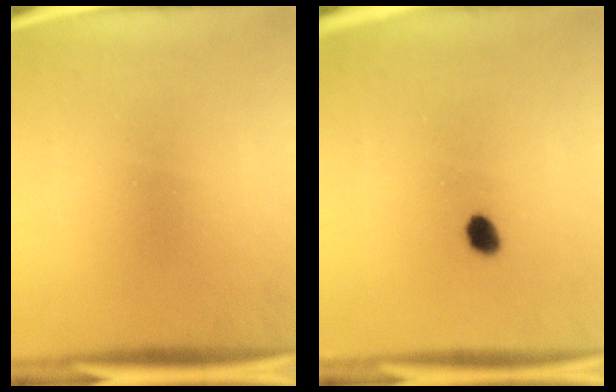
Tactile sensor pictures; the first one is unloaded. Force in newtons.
{"total": 2.5}